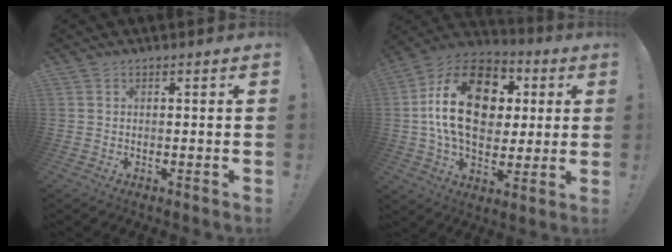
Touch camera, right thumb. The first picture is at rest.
{"total": 22.6, "force": [4.5, 15.3, 15.9], "torque": [-0.267, 0.003, 0.080]}